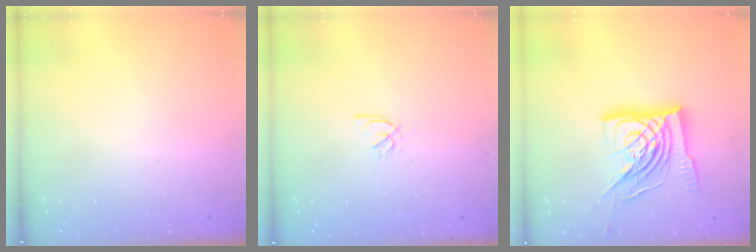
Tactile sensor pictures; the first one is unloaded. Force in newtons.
{"total": 2.1, "press": 2.0, "slide": 0.7}
{"total": 21.1, "press": 21.0, "slide": 2.2}